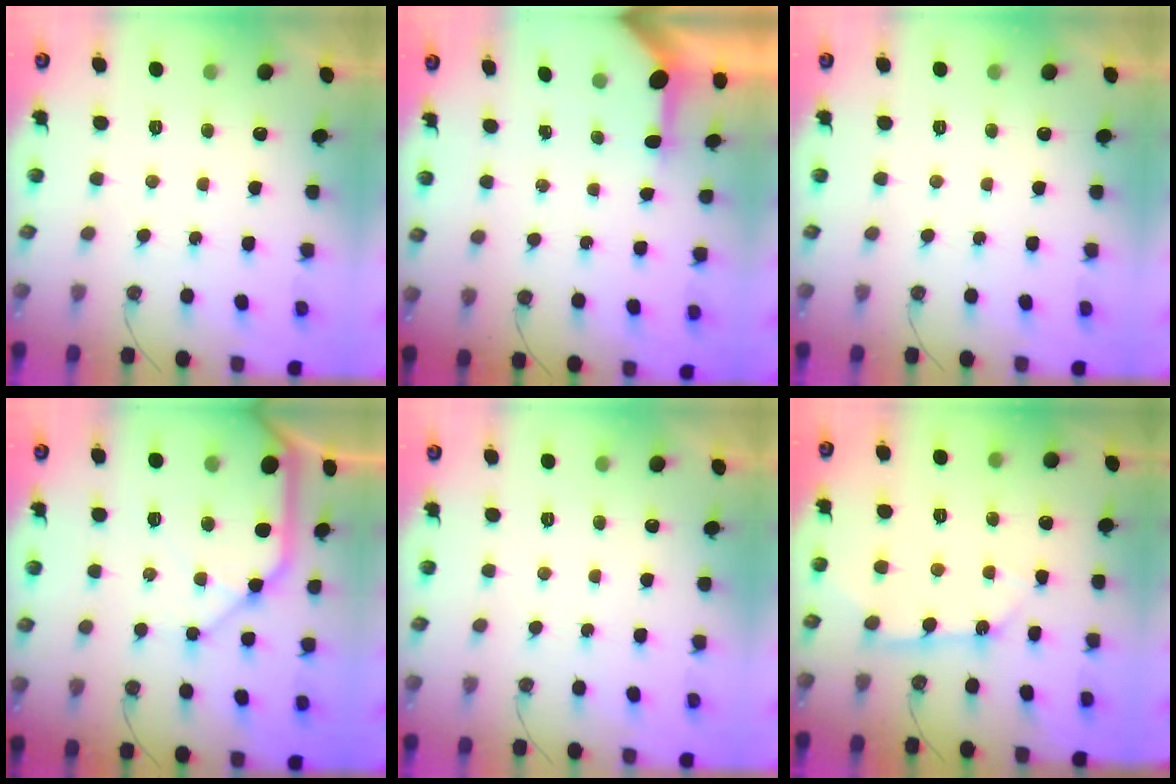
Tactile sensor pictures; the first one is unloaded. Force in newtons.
{"total": 3.2, "press": 3.2, "slide": 0.3}
{"total": 0.0}
{"total": 15.2, "press": 15.0, "slide": 2.4}
{"total": 0.0}
{"total": 8.9, "press": 8.8, "slide": 1.0}